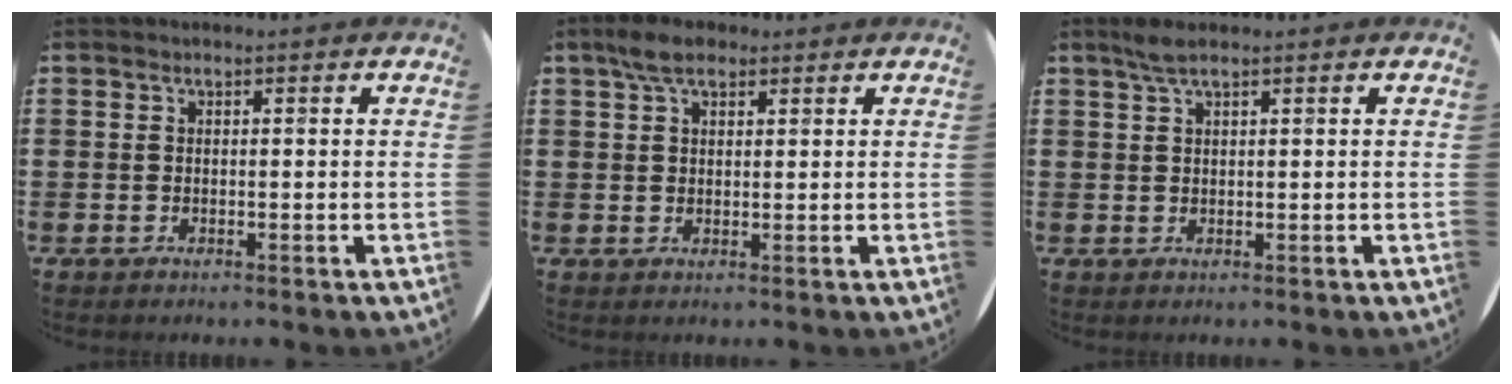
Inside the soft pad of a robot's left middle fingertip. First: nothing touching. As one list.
[{"total": 4.0, "force": [2.8, 1.8, 2.2], "torque": [-0.040, 0.007, 0.049]}, {"total": 2.0, "force": [1.4, 0.2, 1.4], "torque": [-0.029, 0.004, 0.024]}]